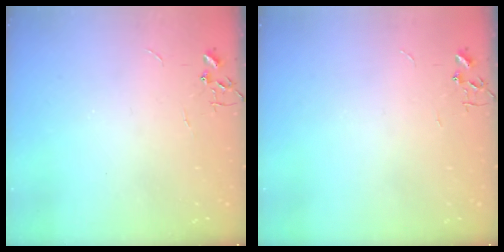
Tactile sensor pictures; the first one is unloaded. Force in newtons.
{"total": 0.0}